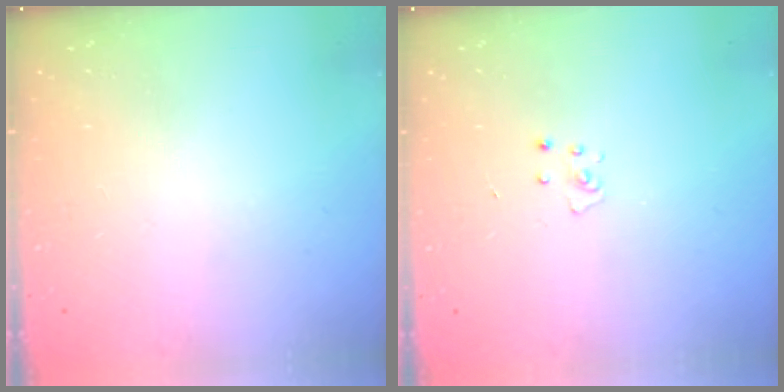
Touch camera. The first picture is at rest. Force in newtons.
{"total": 2.7, "press": 2.7, "slide": 0.3}